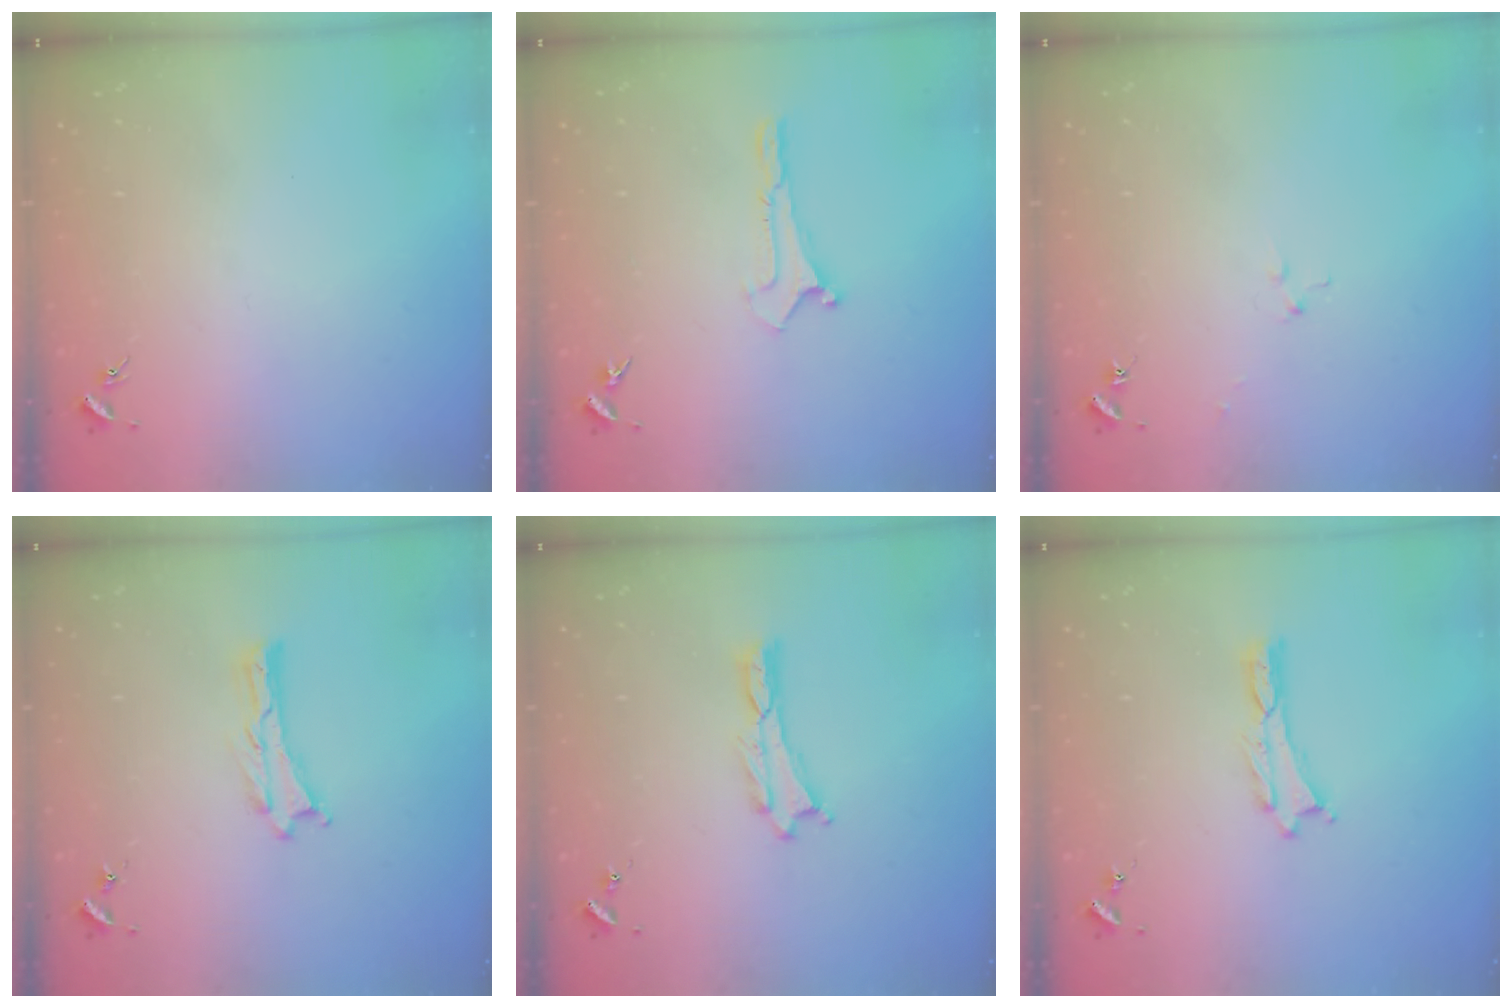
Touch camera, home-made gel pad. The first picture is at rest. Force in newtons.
{"total": 0.0}
{"total": 2.5, "press": 2.5, "slide": 0.3}
{"total": 0.0}
{"total": 0.0}
{"total": 0.0}